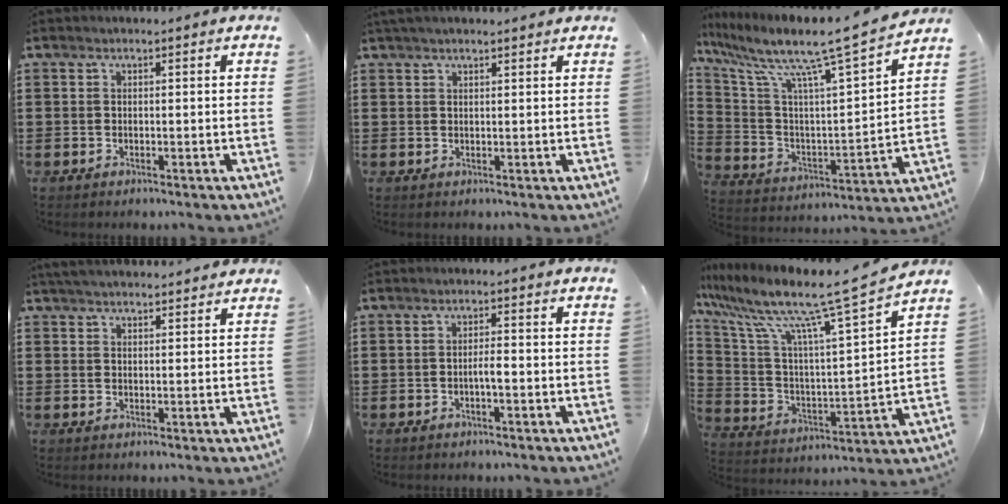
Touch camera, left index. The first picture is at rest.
{"total": 1.6, "force": [1.4, 0.1, 0.6], "torque": [-0.015, 0.002, 0.028]}
{"total": 10.7, "force": [8.7, 0.3, 6.2], "torque": [-0.147, -0.071, 0.132]}
{"total": 3.2, "force": [3.1, 0.0, 0.4], "torque": [-0.016, -0.004, 0.060]}
{"total": 2.0, "force": [-0.7, 0.2, 1.8], "torque": [-0.035, 0.002, -0.013]}
{"total": 12.6, "force": [9.9, 0.2, 7.9], "torque": [-0.179, -0.071, 0.153]}